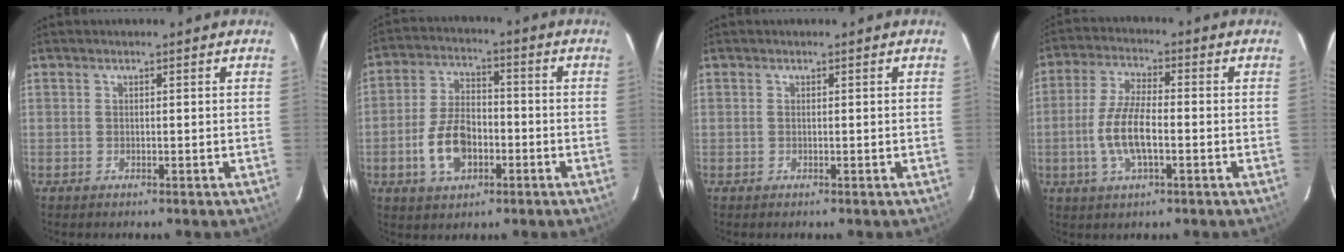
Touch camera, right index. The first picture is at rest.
{"total": 10.2, "force": [-3.5, 6.0, 7.4], "torque": [-0.155, 0.013, -0.057]}
{"total": 0.0}
{"total": 9.1, "force": [-2.2, 3.1, 8.3], "torque": [-0.172, 0.000, -0.044]}